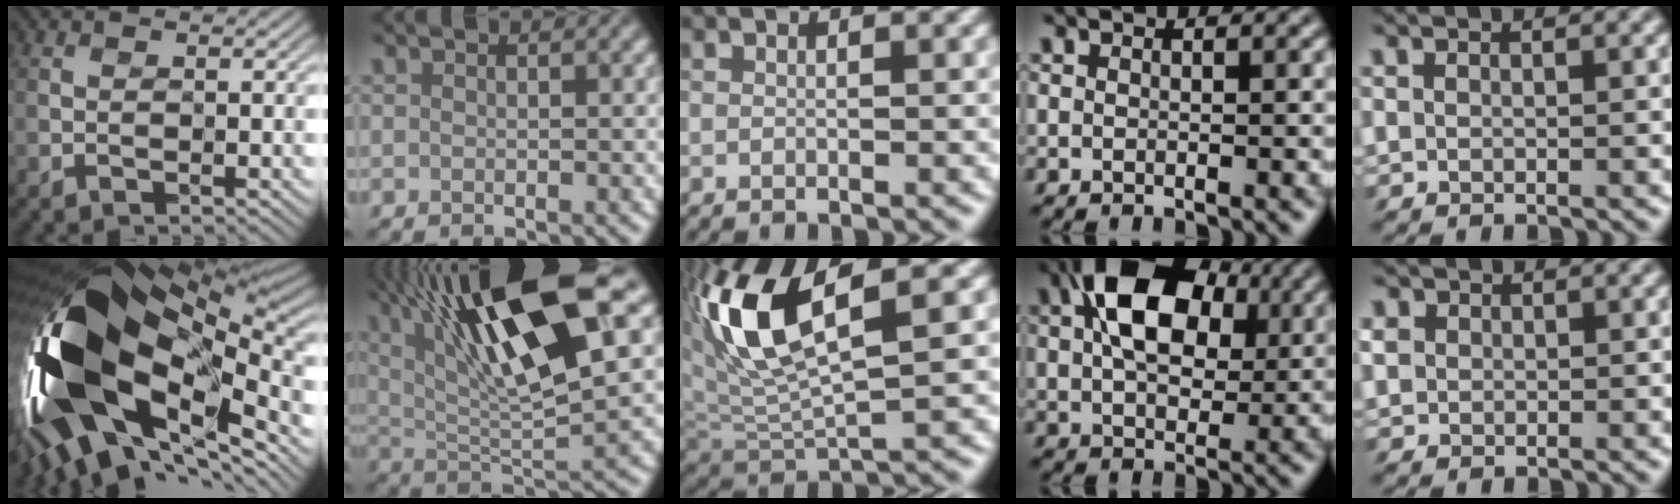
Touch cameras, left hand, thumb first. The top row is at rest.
{"thumb": {"total": 20.5, "force": [-4.9, 10.5, 16.9], "torque": [-0.360, -0.040, -0.076]}, "index": {"total": 14.6, "force": [5.9, 3.4, 12.9], "torque": [-0.216, 0.012, 0.094]}, "middle": {"total": 8.5, "force": [2.6, 3.2, 7.4], "torque": [-0.163, 0.007, 0.056]}, "ring": {"total": 10.3, "force": [2.8, 6.5, 7.5], "torque": [-0.131, 0.021, 0.044]}, "little": {"total": 2.2, "force": [0.3, 1.9, 1.0], "torque": [-0.044, 0.010, 0.006]}}